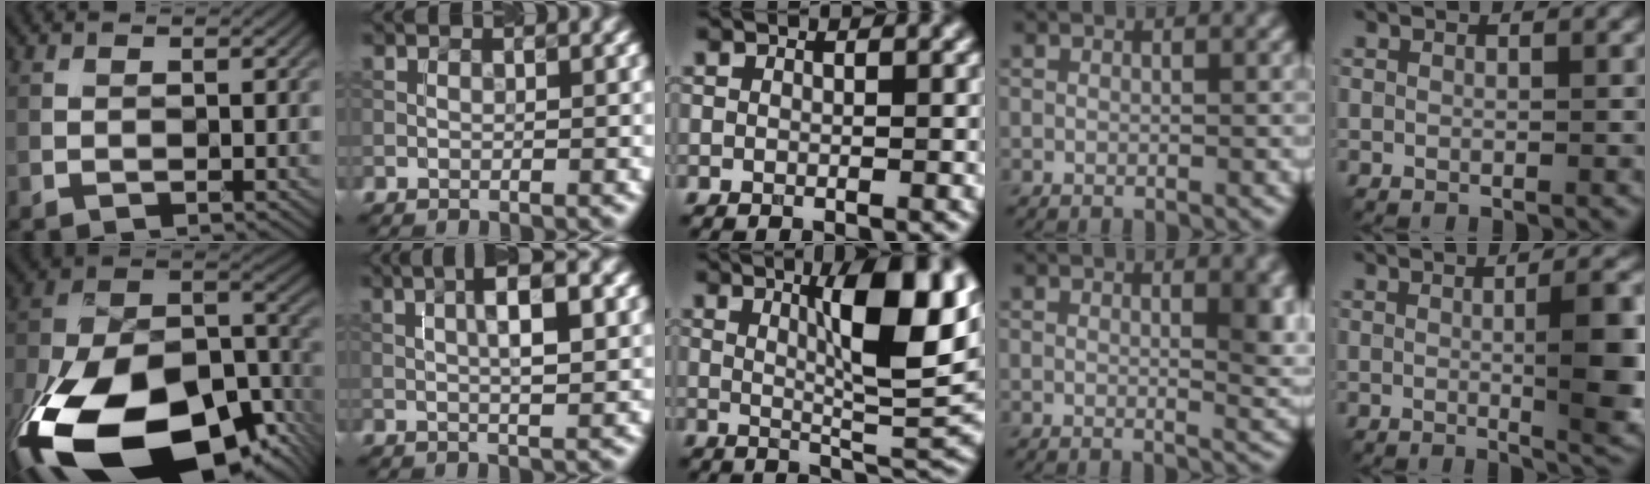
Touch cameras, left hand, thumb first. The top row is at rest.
{"thumb": {"total": 23.1, "force": [-11.3, 11.5, 16.6], "torque": [-0.388, -0.083, -0.144]}, "index": {"total": 4.6, "force": [1.1, 1.1, 4.4], "torque": [-0.073, 0.009, 0.019]}, "middle": {"total": 9.8, "force": [2.9, 2.1, 9.1], "torque": [-0.116, -0.001, 0.054]}, "ring": {"total": 3.9, "force": [1.2, 1.3, 3.6], "torque": [-0.034, -0.002, 0.017]}, "little": {"total": 7.9, "force": [0.1, 2.0, 7.7], "torque": [-0.095, 0.004, 0.000]}}